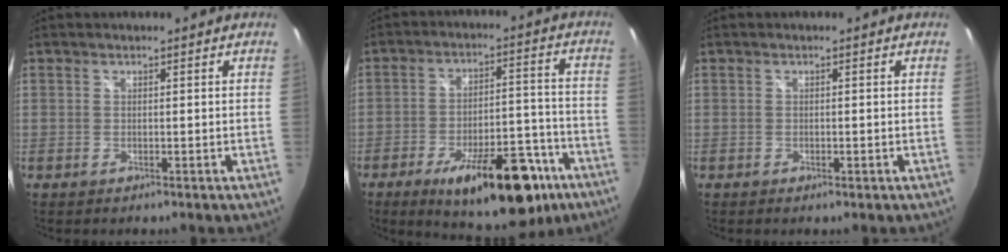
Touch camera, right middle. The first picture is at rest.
{"total": 20.3, "force": [-12.0, 7.7, 14.4], "torque": [-0.212, -0.001, -0.159]}
{"total": 0.6, "force": [-0.3, 0.3, 0.5], "torque": [-0.008, -0.001, -0.005]}